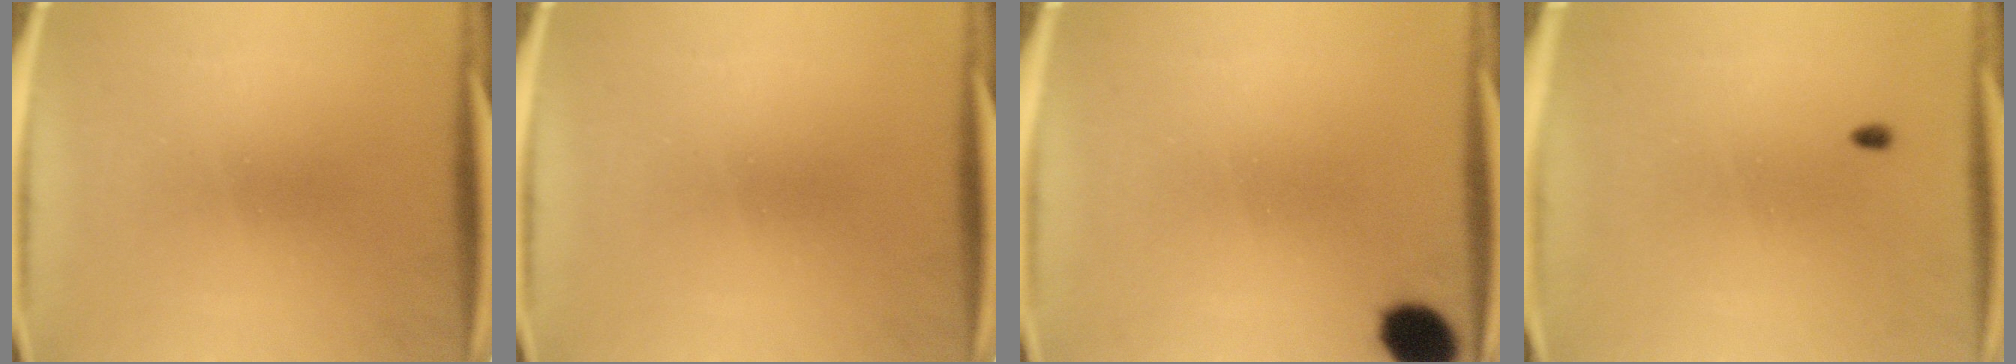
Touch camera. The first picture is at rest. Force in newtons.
{"total": 0.0}
{"total": 7.0}
{"total": 0.7}